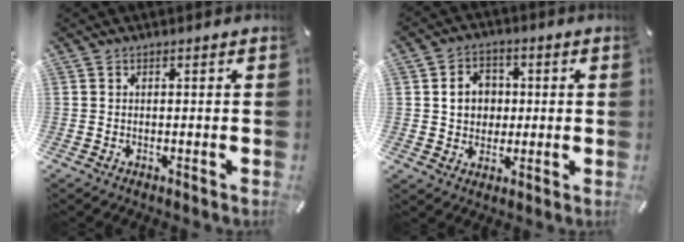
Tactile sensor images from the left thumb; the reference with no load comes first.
{"total": 7.6, "force": [0.9, 6.7, 3.3], "torque": [-0.046, 0.008, 0.013]}